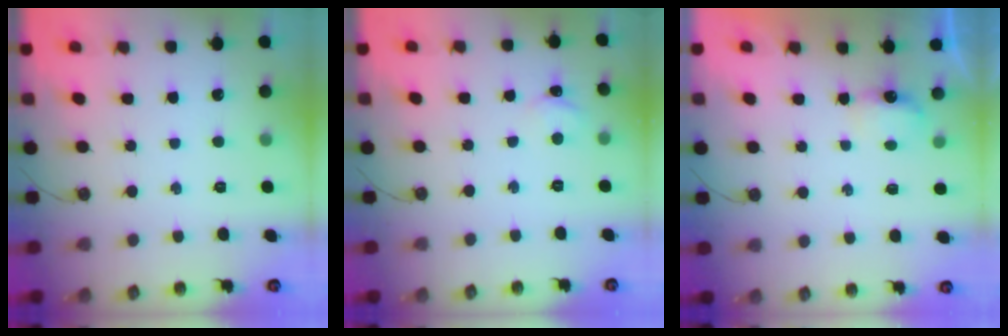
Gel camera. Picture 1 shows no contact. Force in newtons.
{"total": 3.1, "press": 3.1, "slide": 0.5}
{"total": 4.5, "press": 4.4, "slide": 0.8}